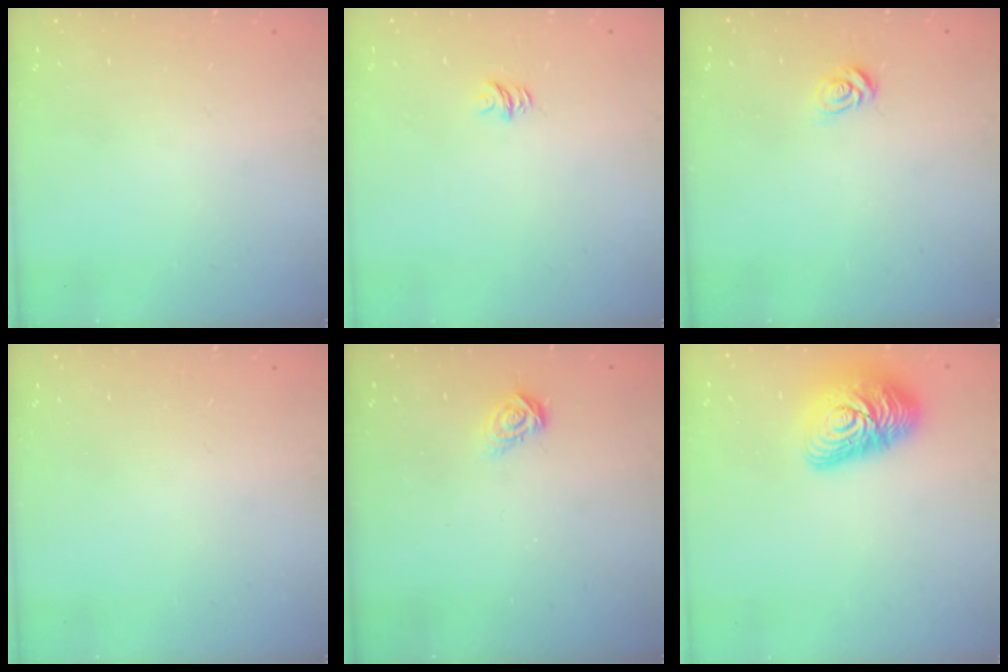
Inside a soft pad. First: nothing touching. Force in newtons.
{"total": 3.5, "press": 3.5, "slide": 0.3}
{"total": 5.1, "press": 5.1, "slide": 0.4}
{"total": 0.0}
{"total": 4.4, "press": 4.4, "slide": 0.4}
{"total": 14.9, "press": 14.9, "slide": 1.0}